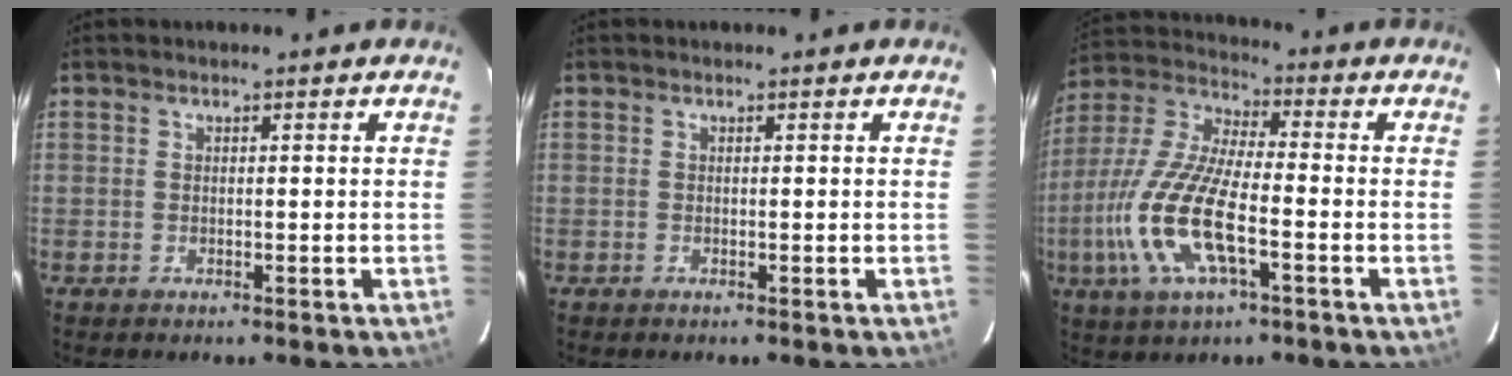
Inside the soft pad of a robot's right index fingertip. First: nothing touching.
{"total": 0.0}
{"total": 16.6, "force": [-5.2, 5.1, 14.9], "torque": [-0.324, -0.010, -0.104]}